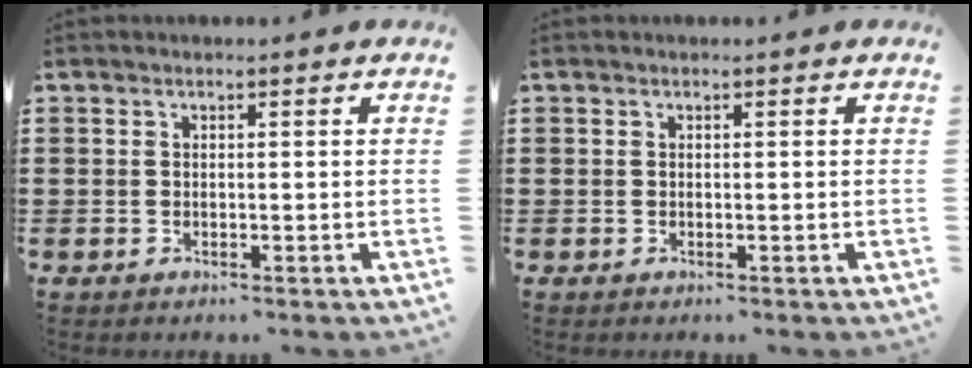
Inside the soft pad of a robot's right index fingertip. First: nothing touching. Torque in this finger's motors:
{"motor_torque": [0.00, 0.00, 0.03, -0.01]}